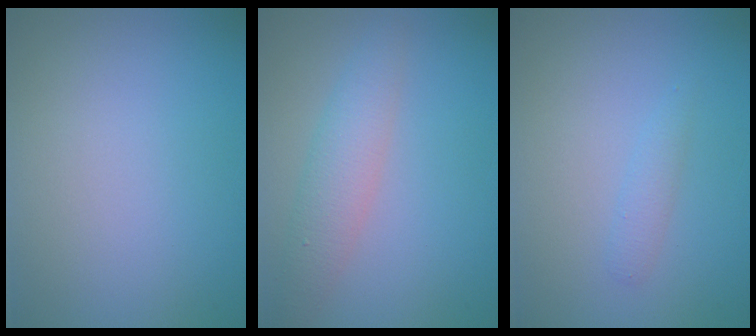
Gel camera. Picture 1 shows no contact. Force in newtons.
{"total": 3.2, "press": 3.2, "slide": 0.1}
{"total": 1.1, "press": 1.1, "slide": 0.1}